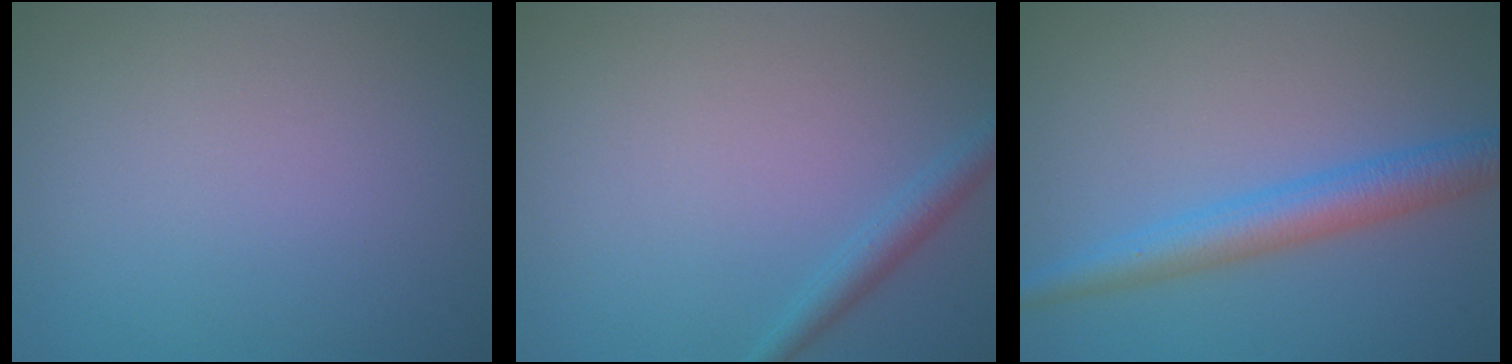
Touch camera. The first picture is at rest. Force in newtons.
{"total": 1.8, "press": 1.8, "slide": 0.0}
{"total": 4.3, "press": 4.3, "slide": 0.1}